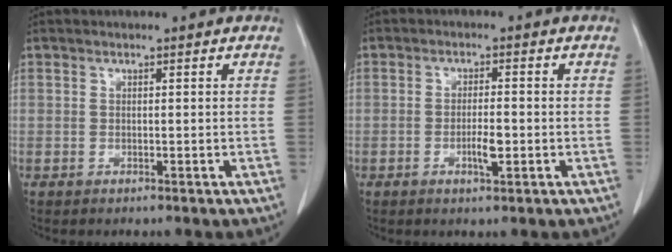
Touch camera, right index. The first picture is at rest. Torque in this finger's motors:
{"motor_torque": [0.06, 0.04, 0.03, 0.01]}